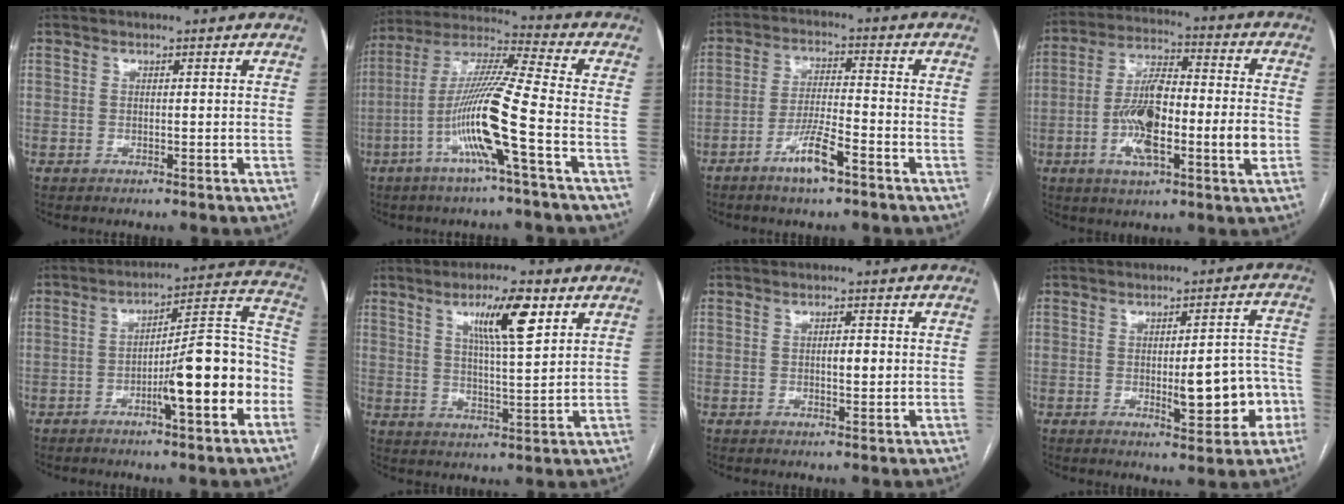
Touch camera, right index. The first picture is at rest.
{"total": 14.2, "force": [-4.9, -1.0, 13.3], "torque": [-0.264, 0.001, -0.101]}
{"total": 7.0, "force": [-4.3, 0.8, 5.5], "torque": [-0.109, -0.003, -0.077]}
{"total": 15.3, "force": [-3.2, 3.3, 14.6], "torque": [-0.267, 0.015, -0.054]}
{"total": 14.7, "force": [-4.9, 2.0, 13.7], "torque": [-0.195, 0.026, -0.073]}
{"total": 9.3, "force": [4.6, 1.0, 8.0], "torque": [-0.140, 0.003, 0.078]}
{"total": 2.4, "force": [0.1, 0.8, 2.3], "torque": [-0.038, 0.001, 0.003]}
{"total": 9.9, "force": [-2.6, 2.9, 9.1], "torque": [-0.107, 0.022, -0.025]}